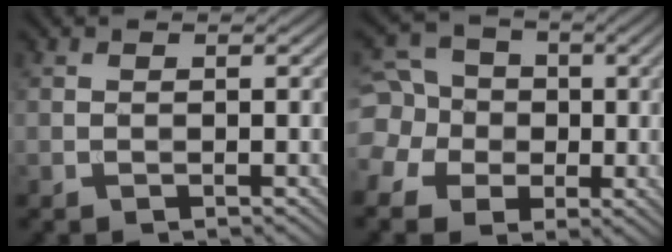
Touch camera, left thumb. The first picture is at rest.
{"total": 8.6, "force": [-0.9, 7.8, 3.3], "torque": [-0.106, 0.001, -0.037]}